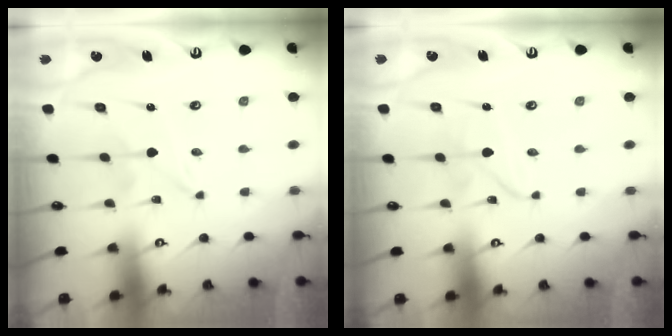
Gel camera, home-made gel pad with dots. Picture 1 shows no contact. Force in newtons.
{"total": 1.9, "press": 1.8, "slide": 0.3}